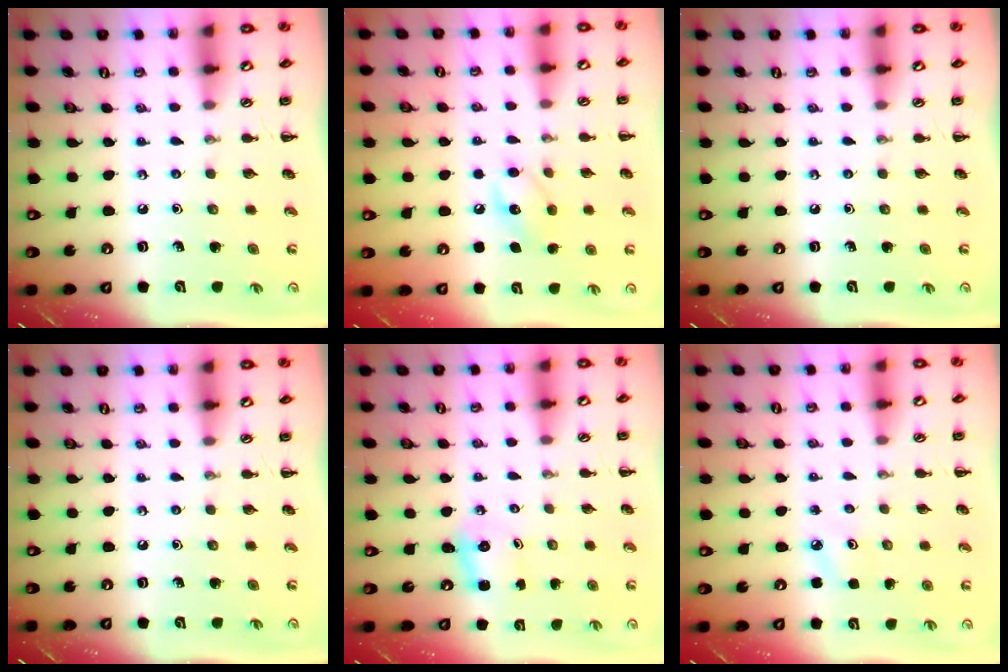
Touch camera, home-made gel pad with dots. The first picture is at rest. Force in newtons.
{"total": 8.8, "press": 8.7, "slide": 1.4}
{"total": 0.0}
{"total": 0.0}
{"total": 2.5, "press": 2.4, "slide": 0.8}
{"total": 3.2, "press": 3.1, "slide": 0.9}